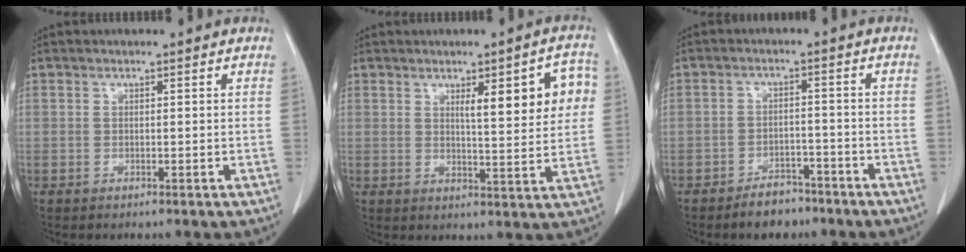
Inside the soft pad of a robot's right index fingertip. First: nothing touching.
{"total": 9.2, "force": [2.9, 1.9, 8.5], "torque": [-0.109, 0.011, 0.039]}
{"total": 4.7, "force": [-3.7, 2.5, 1.3], "torque": [-0.020, 0.008, -0.053]}